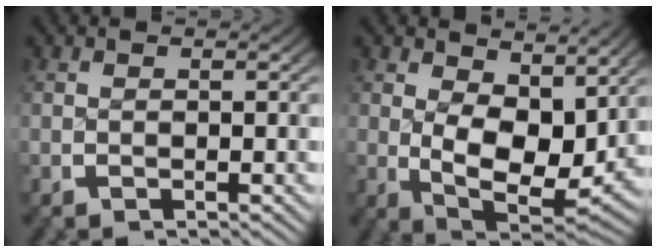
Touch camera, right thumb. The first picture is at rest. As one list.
[{"total": 7.9, "force": [0.6, 4.7, 6.4], "torque": [-0.135, -0.053, 0.029]}]